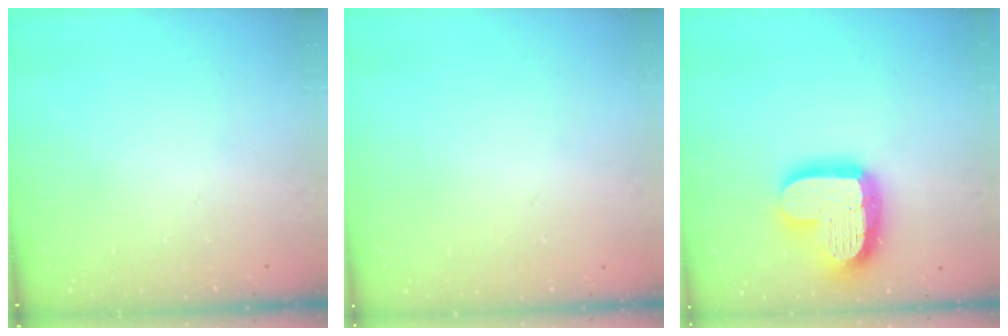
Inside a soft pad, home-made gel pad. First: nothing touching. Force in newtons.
{"total": 0.0}
{"total": 19.6, "press": 19.6, "slide": 1.5}